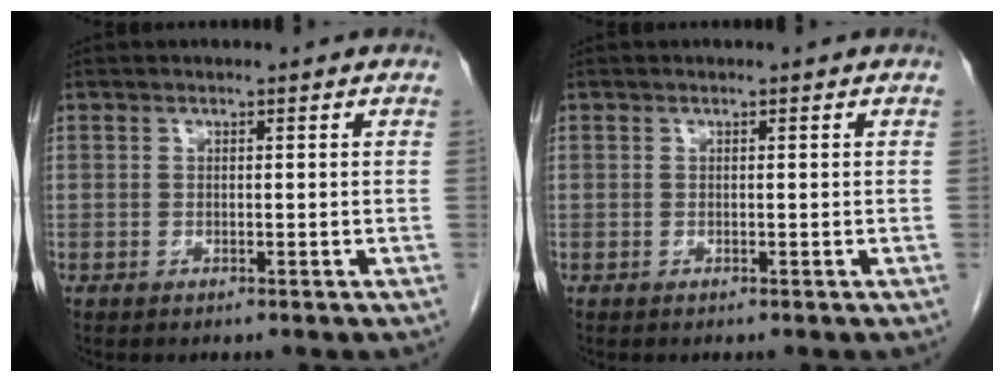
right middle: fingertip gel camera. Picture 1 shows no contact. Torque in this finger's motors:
{"motor_torque": [-0.01, 0.00, 0.00, 0.00]}